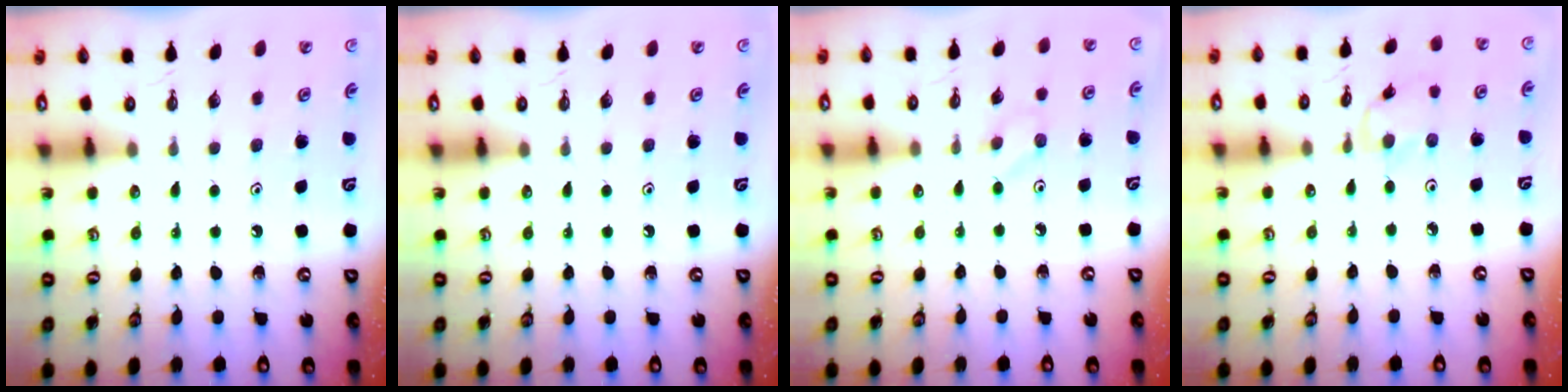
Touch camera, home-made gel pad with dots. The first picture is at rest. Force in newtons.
{"total": 0.0}
{"total": 3.7, "press": 3.7, "slide": 0.5}
{"total": 3.3, "press": 3.3, "slide": 0.3}